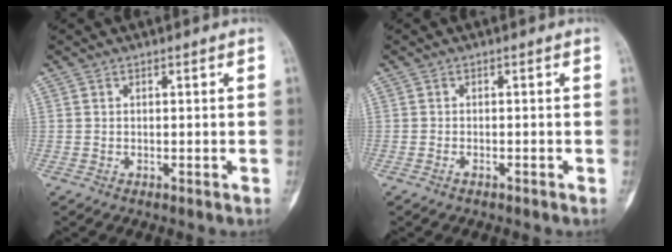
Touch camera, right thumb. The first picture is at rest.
{"total": 0.6, "force": [-0.4, 0.2, 0.4], "torque": [-0.010, 0.004, -0.006]}